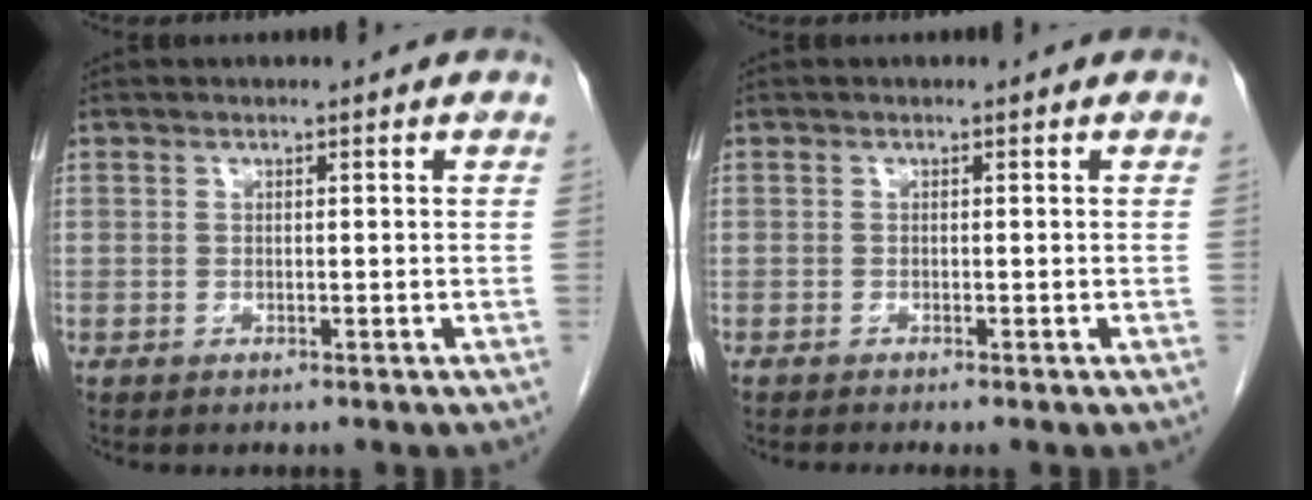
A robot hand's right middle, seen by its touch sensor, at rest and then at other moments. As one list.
[{"total": 1.0, "force": [-0.8, -0.3, 0.5], "torque": [-0.006, 0.001, -0.014]}]